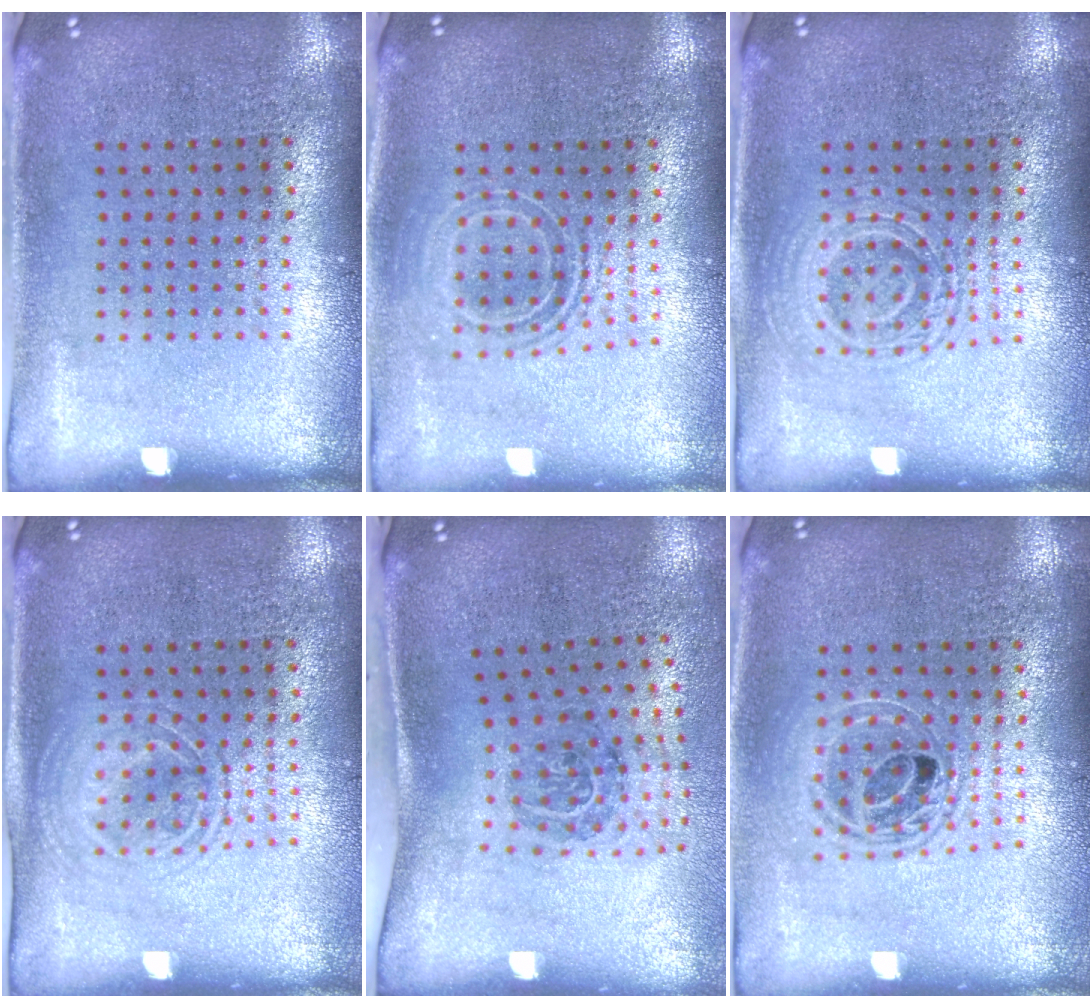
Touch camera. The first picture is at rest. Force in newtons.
{"total": 1.7, "press": 1.3, "slide": 1.1}
{"total": 2.7, "press": 2.7, "slide": 0.5}
{"total": 1.5, "press": 1.3, "slide": 0.6}
{"total": 1.9, "press": 1.2, "slide": 1.4}
{"total": 1.7, "press": 1.4, "slide": 0.9}